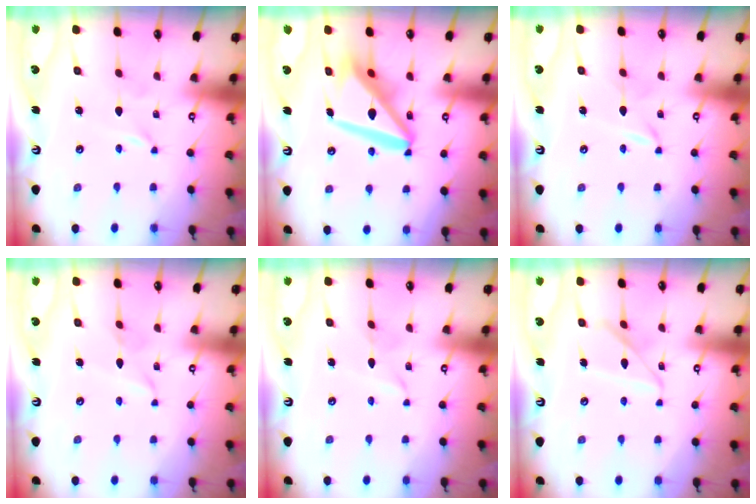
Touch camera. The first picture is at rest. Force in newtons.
{"total": 15.9, "press": 15.9, "slide": 1.3}
{"total": 2.0, "press": 2.0, "slide": 0.3}
{"total": 2.5, "press": 2.5, "slide": 0.2}
{"total": 1.7, "press": 1.6, "slide": 0.1}
{"total": 11.4, "press": 11.3, "slide": 1.1}